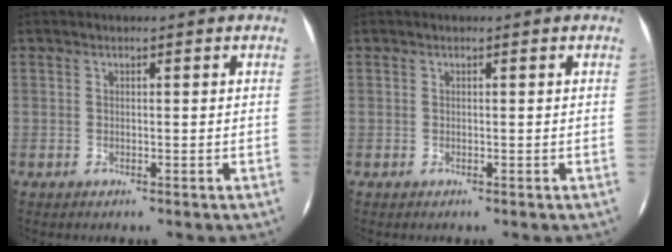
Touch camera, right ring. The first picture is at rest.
{"total": 0.0}